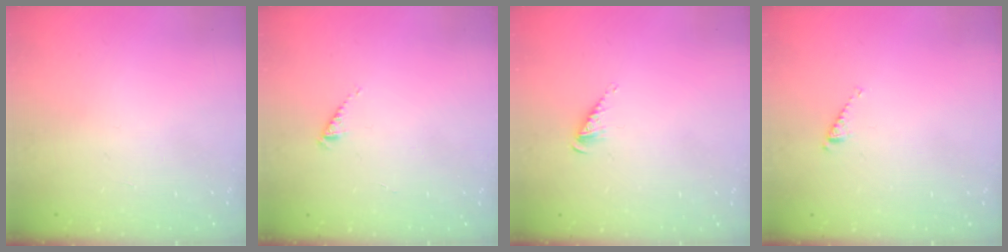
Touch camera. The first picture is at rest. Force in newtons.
{"total": 1.1, "press": 1.1, "slide": 0.3}
{"total": 3.3, "press": 3.3, "slide": 0.5}
{"total": 2.7, "press": 2.7, "slide": 0.4}